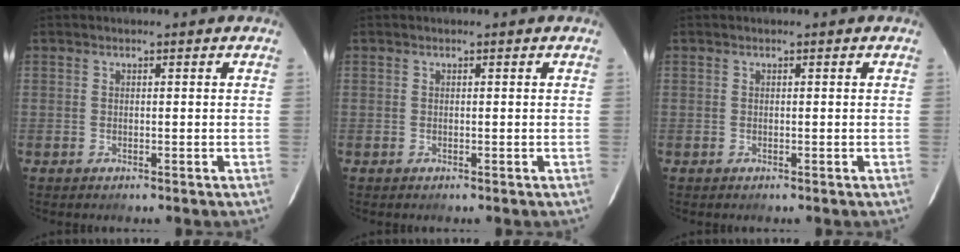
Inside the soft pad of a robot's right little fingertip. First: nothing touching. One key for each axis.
{"total": 0.0}
{"total": 0.0}